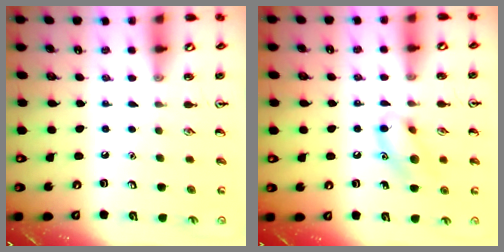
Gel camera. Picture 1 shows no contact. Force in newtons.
{"total": 9.8, "press": 9.7, "slide": 1.2}